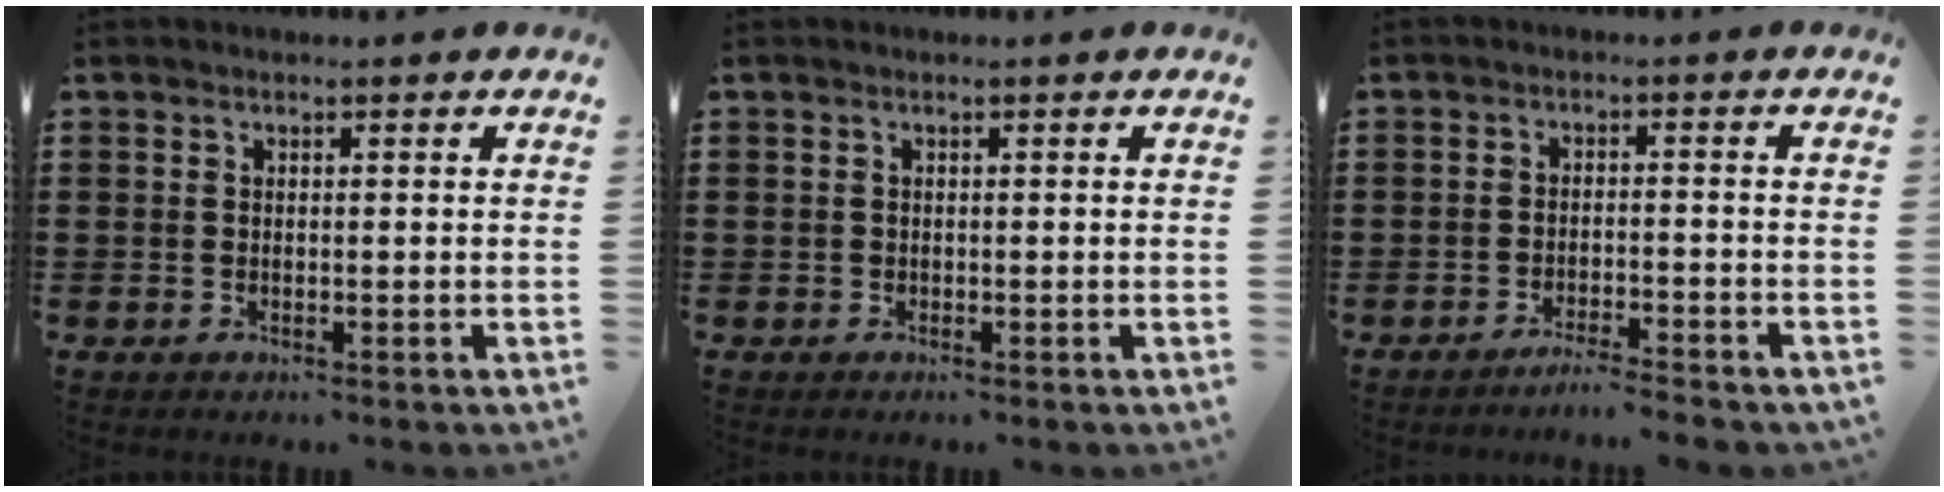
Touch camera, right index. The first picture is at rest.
{"total": 0.0}
{"total": 3.1, "force": [-2.9, -0.4, 0.7], "torque": [-0.016, -0.002, -0.060]}